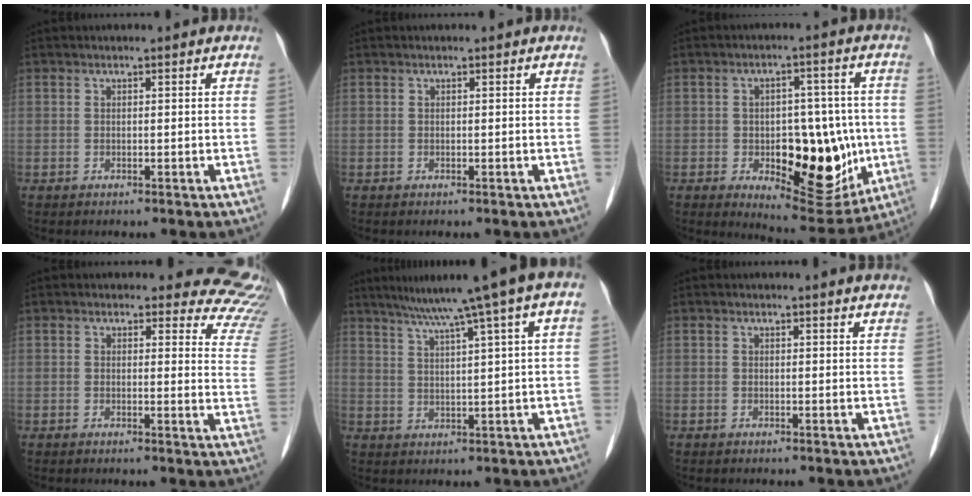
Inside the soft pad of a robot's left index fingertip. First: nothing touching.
{"total": 0.0}
{"total": 14.9, "force": [-3.1, 6.9, 12.8], "torque": [-0.157, 0.003, -0.025]}
{"total": 10.0, "force": [9.7, 2.6, -0.3], "torque": [0.056, -0.083, 0.053]}
{"total": 11.4, "force": [6.9, -1.0, 9.0], "torque": [-0.136, 0.034, 0.098]}
{"total": 3.8, "force": [3.6, 0.2, 1.0], "torque": [-0.017, 0.000, 0.023]}